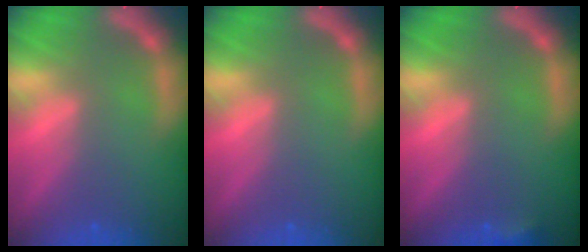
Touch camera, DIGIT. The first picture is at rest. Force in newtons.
{"total": 0.0}
{"total": 1.4}